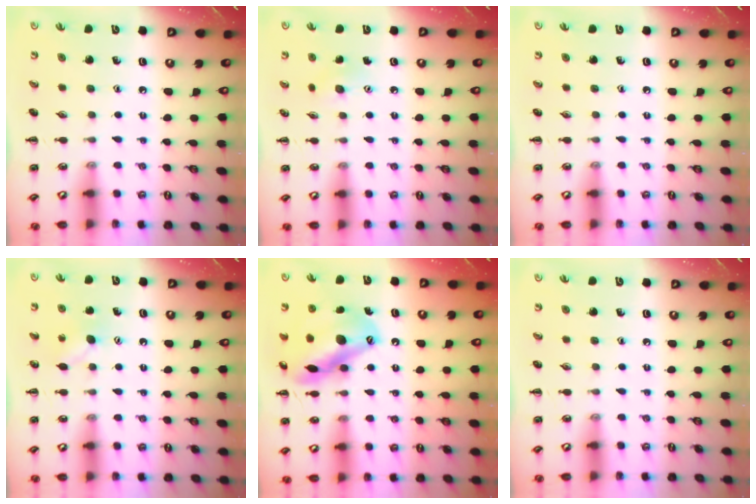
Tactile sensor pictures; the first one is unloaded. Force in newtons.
{"total": 5.0, "press": 4.8, "slide": 1.2}
{"total": 0.0}
{"total": 3.7, "press": 3.6, "slide": 0.7}
{"total": 17.8, "press": 17.6, "slide": 2.8}
{"total": 0.0}